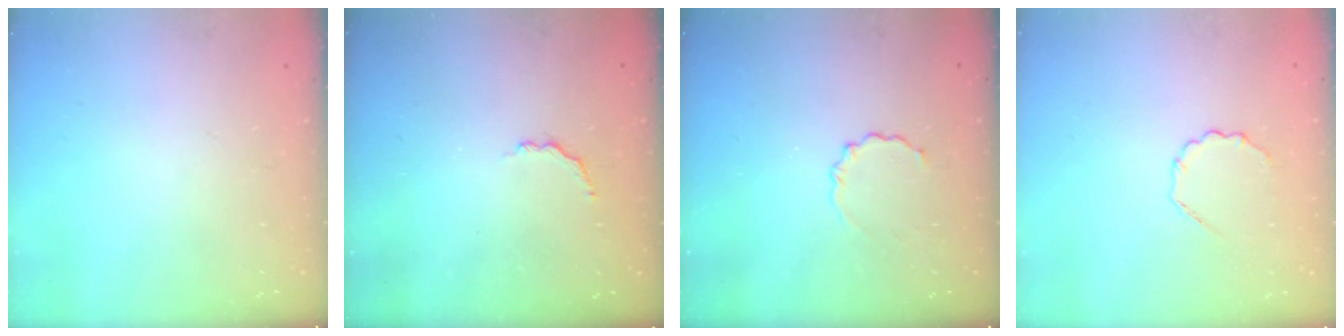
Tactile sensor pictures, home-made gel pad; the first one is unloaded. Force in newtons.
{"total": 2.6, "press": 2.4, "slide": 1.0}
{"total": 3.1, "press": 2.9, "slide": 1.1}
{"total": 3.8, "press": 3.5, "slide": 1.3}